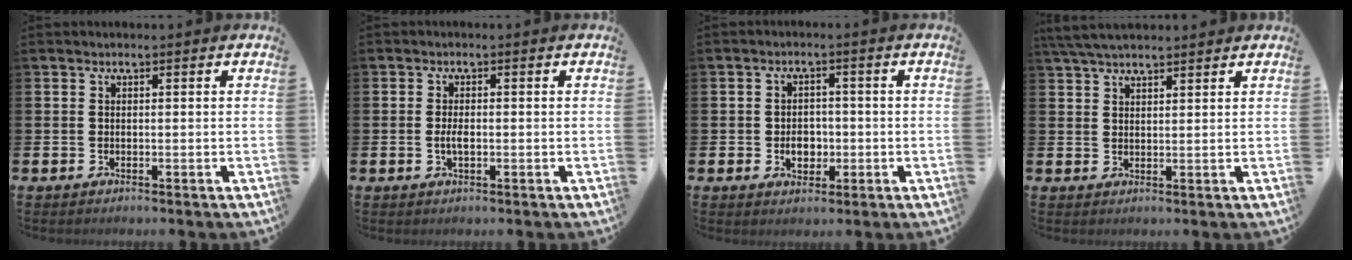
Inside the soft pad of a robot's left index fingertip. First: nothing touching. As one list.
[{"total": 1.9, "force": [-0.2, 0.8, 1.7], "torque": [-0.023, -0.003, -0.007]}, {"total": 3.3, "force": [-0.7, 2.5, 1.9], "torque": [-0.023, -0.001, -0.020]}, {"total": 4.5, "force": [4.1, 1.1, 1.6], "torque": [-0.041, -0.007, 0.077]}]